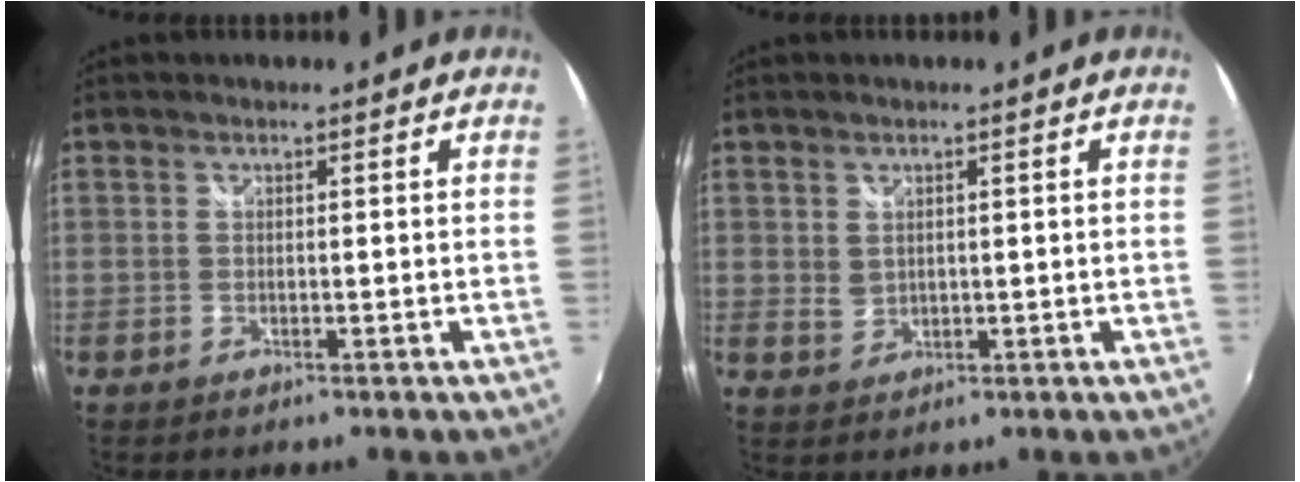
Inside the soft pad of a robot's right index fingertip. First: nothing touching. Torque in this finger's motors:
{"motor_torque": [0.22, 0.05, 0.00, 0.02]}